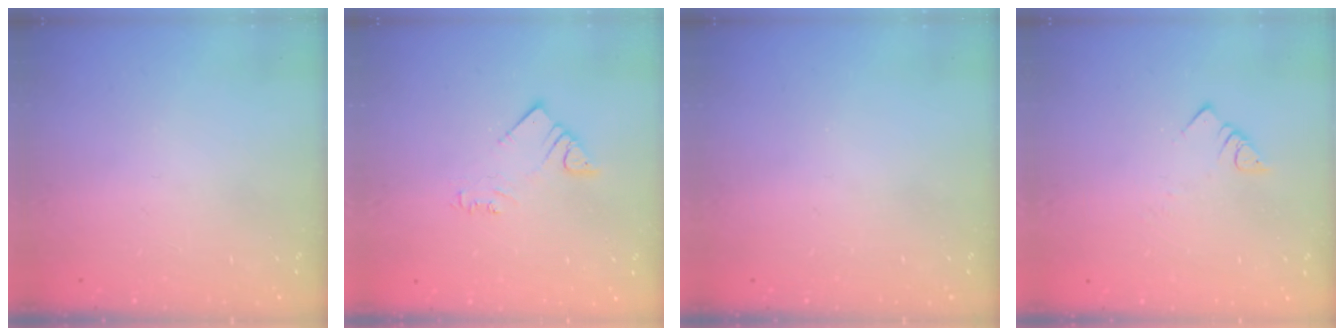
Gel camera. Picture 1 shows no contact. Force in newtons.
{"total": 3.1, "press": 3.1, "slide": 0.1}
{"total": 0.0}
{"total": 3.0, "press": 3.0, "slide": 0.0}